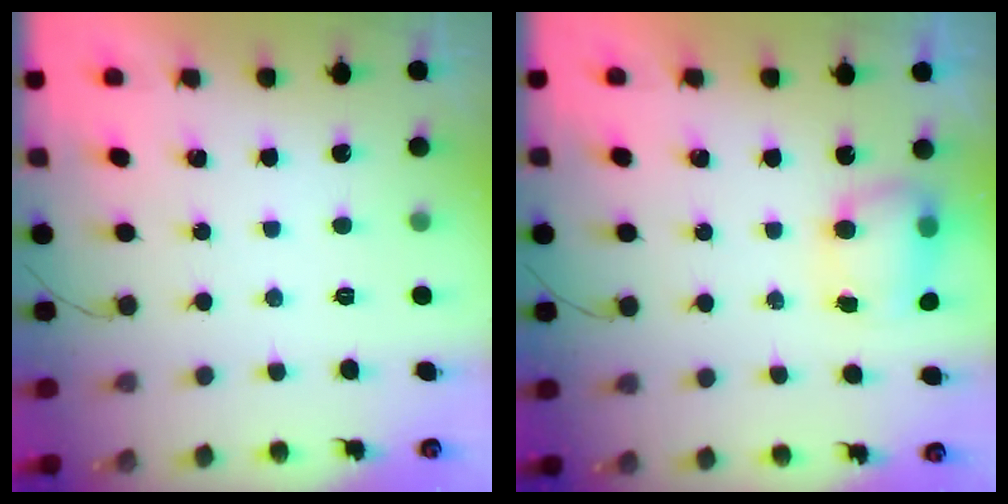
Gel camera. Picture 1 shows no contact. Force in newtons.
{"total": 7.2, "press": 7.1, "slide": 0.9}